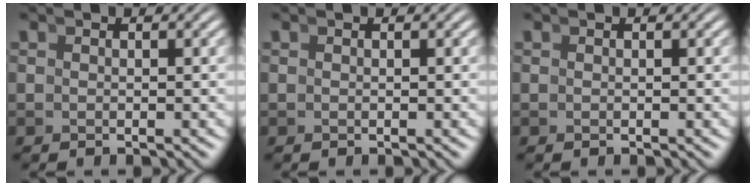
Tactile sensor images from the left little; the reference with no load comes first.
{"total": 0.0}
{"total": 0.0}